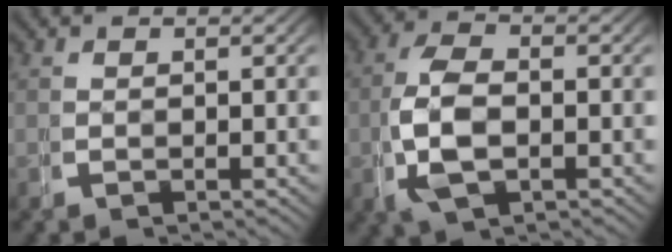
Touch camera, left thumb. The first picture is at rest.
{"total": 5.7, "force": [-0.7, 3.7, 4.3], "torque": [-0.108, -0.016, -0.003]}